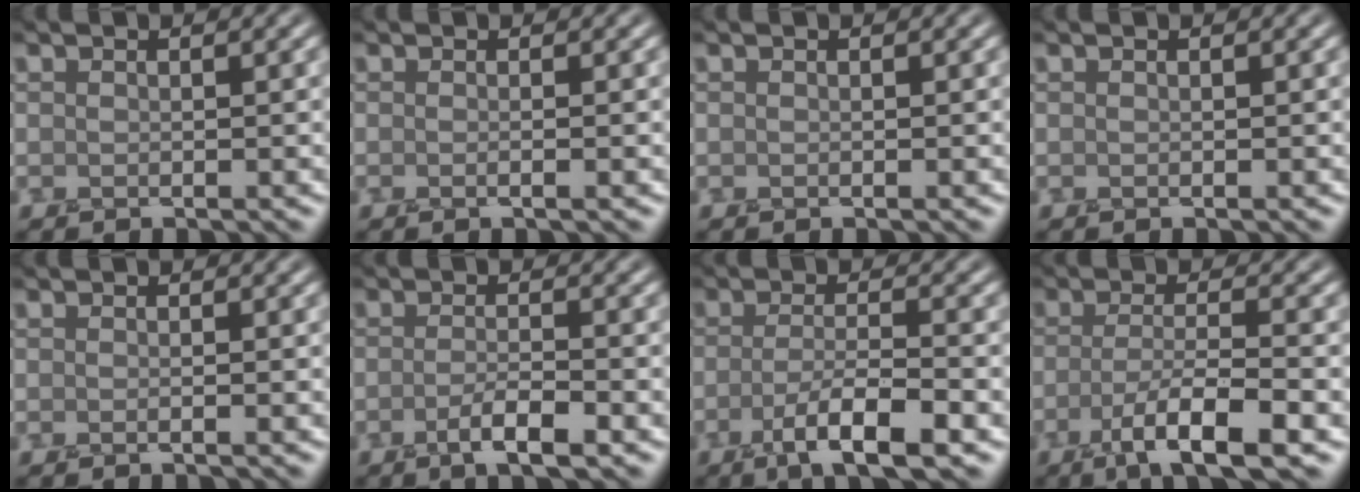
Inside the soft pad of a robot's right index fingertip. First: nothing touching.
{"total": 1.3, "force": [-0.1, 0.5, 1.3], "torque": [-0.014, -0.005, -0.012]}
{"total": 0.0}
{"total": 0.0}
{"total": 0.9, "force": [-0.1, 0.3, 0.9], "torque": [-0.010, -0.005, -0.008]}
{"total": 3.2, "force": [-1.5, 0.7, 2.8], "torque": [-0.048, 0.002, -0.030]}
{"total": 5.6, "force": [-2.5, 1.2, 4.9], "torque": [-0.083, -0.001, -0.046]}
{"total": 6.1, "force": [-2.7, 1.2, 5.3], "torque": [-0.090, -0.003, -0.052]}